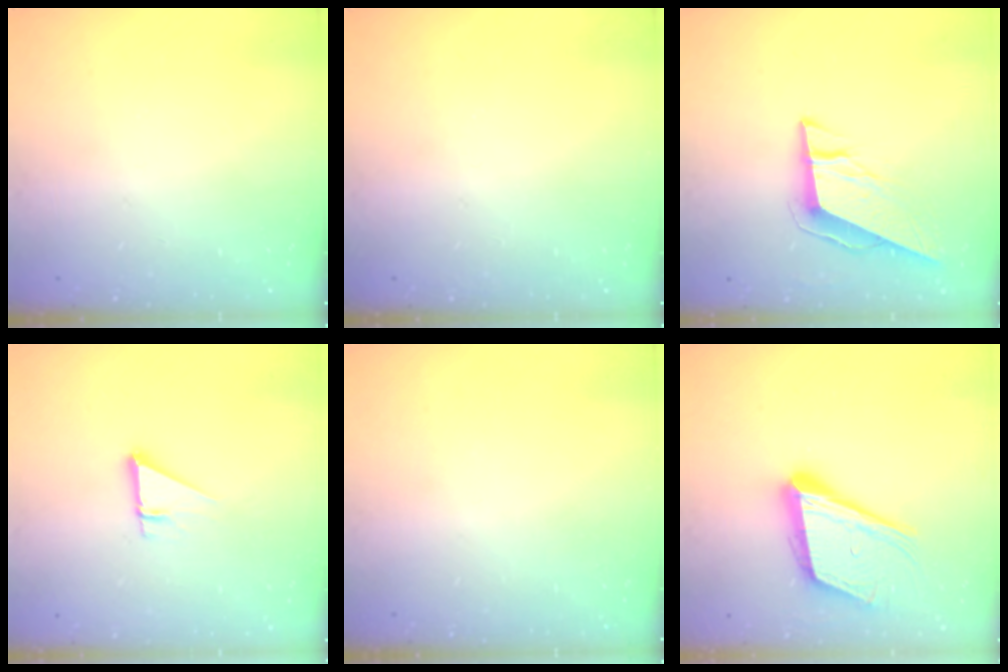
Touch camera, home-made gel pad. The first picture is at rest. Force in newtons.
{"total": 0.0}
{"total": 9.5, "press": 9.4, "slide": 1.7}
{"total": 2.7, "press": 2.7, "slide": 0.2}
{"total": 0.0}
{"total": 17.4, "press": 17.0, "slide": 3.7}